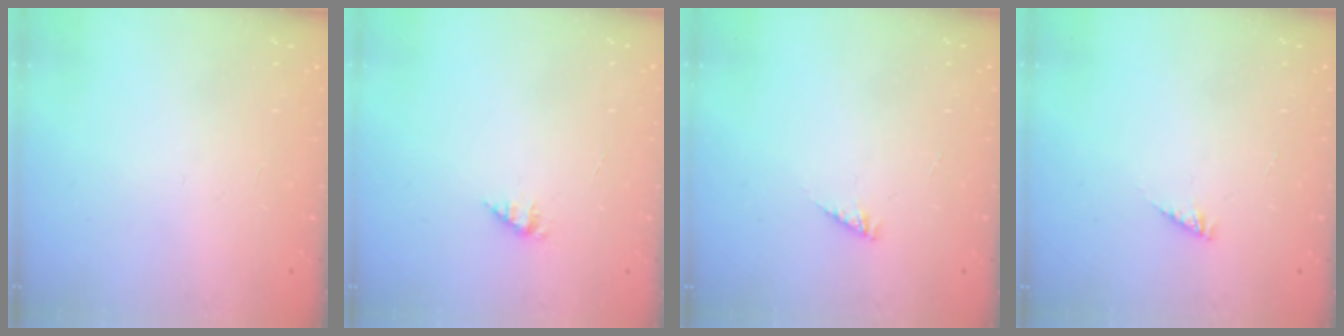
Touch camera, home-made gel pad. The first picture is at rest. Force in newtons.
{"total": 1.7, "press": 1.7, "slide": 0.2}
{"total": 2.5, "press": 2.5, "slide": 0.2}
{"total": 2.5, "press": 2.5, "slide": 0.2}